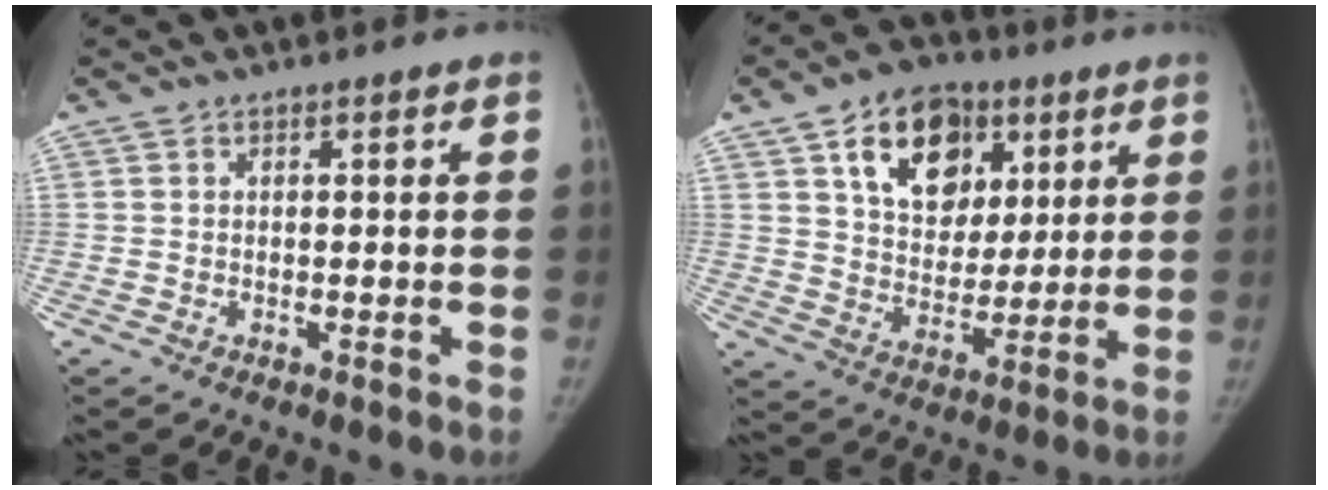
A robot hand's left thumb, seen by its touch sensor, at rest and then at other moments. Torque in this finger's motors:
{"motor_torque": [0.68, 0.68, 0.07, -0.05, 0.13]}